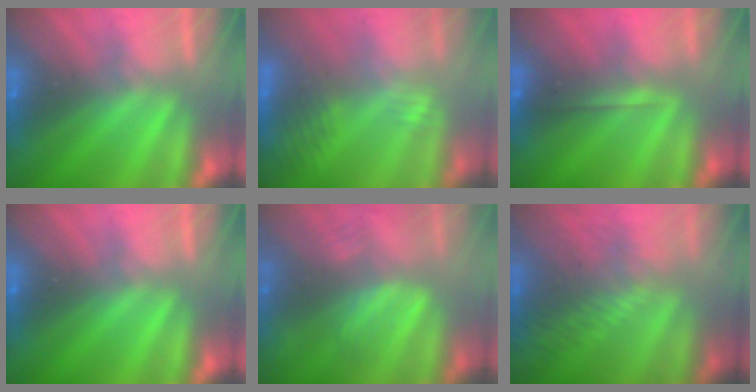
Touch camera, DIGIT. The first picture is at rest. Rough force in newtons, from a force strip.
{"total": 2.7}
{"total": 1.7}
{"total": 0.0}
{"total": 4.7}
{"total": 9.6}